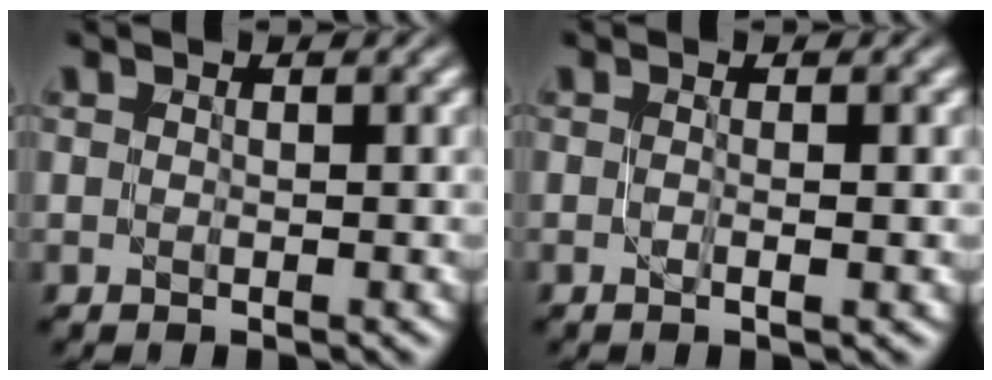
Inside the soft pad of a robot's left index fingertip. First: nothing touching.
{"total": 1.7, "force": [-0.1, 0.5, 1.6], "torque": [-0.019, -0.007, -0.010]}